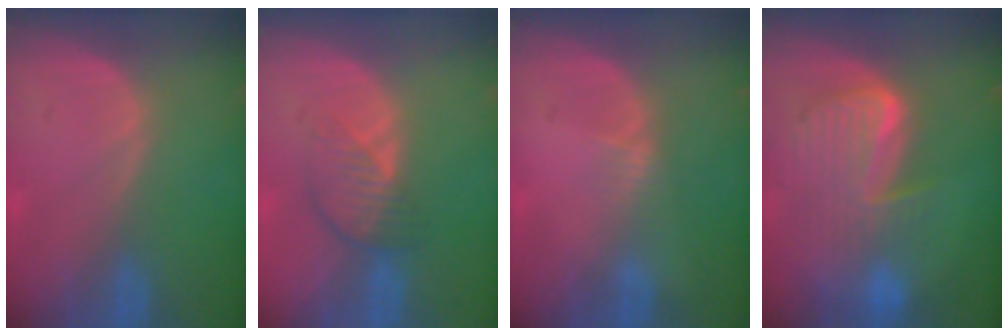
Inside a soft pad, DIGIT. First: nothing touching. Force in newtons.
{"total": 4.4, "press": 3.9, "slide": 2.0}
{"total": 1.3, "press": 1.1, "slide": 0.8}
{"total": 10.0, "press": 8.6, "slide": 5.0}